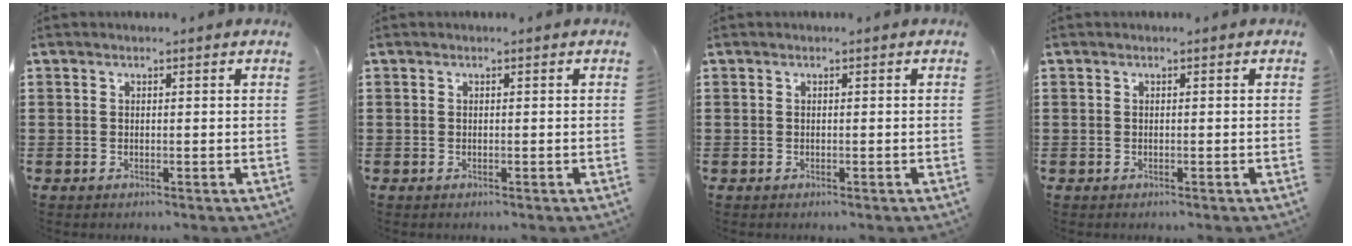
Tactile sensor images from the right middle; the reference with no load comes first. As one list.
[{"total": 0.0}, {"total": 0.0}, {"total": 0.0}]